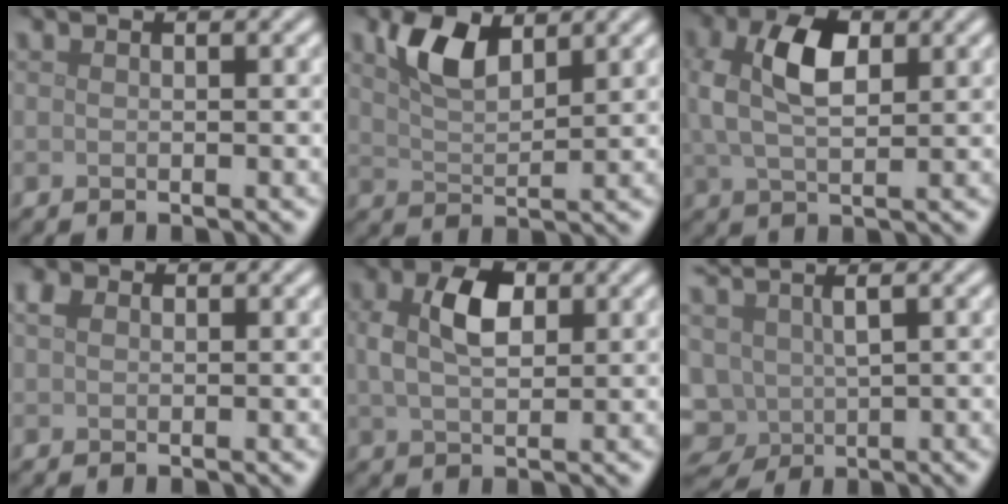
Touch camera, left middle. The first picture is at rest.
{"total": 4.4, "force": [2.4, 2.1, 3.0], "torque": [-0.066, 0.005, 0.047]}
{"total": 5.9, "force": [1.5, 3.4, 4.6], "torque": [-0.096, 0.008, 0.025]}
{"total": 1.4, "force": [0.4, 1.2, 0.7], "torque": [-0.014, 0.005, 0.005]}
{"total": 4.7, "force": [1.2, 2.8, 3.5], "torque": [-0.077, 0.007, 0.022]}
{"total": 4.6, "force": [0.2, 3.3, 3.2], "torque": [-0.075, -0.009, 0.007]}